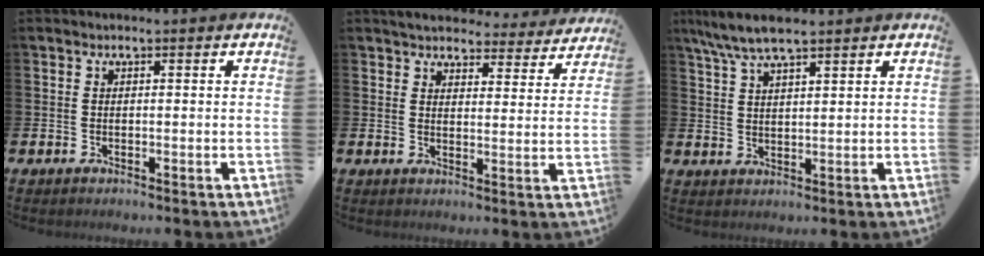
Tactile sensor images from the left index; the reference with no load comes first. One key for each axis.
{"total": 4.5, "fx": 4.3, "fy": 1.1, "fz": 0.4, "tx": -0.024, "ty": -0.027, "tz": 0.075}
{"total": 6.5, "fx": 5.5, "fy": 1.1, "fz": 3.3, "tx": -0.071, "ty": -0.014, "tz": 0.099}